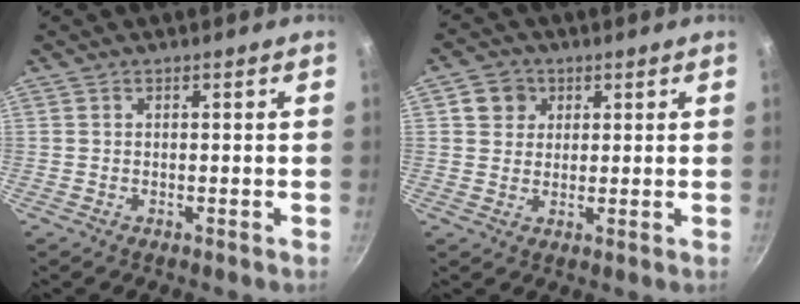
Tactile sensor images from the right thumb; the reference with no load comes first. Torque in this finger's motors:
{"motor_torque": [-0.07, 1.33, 0.13, -0.39, -0.02]}